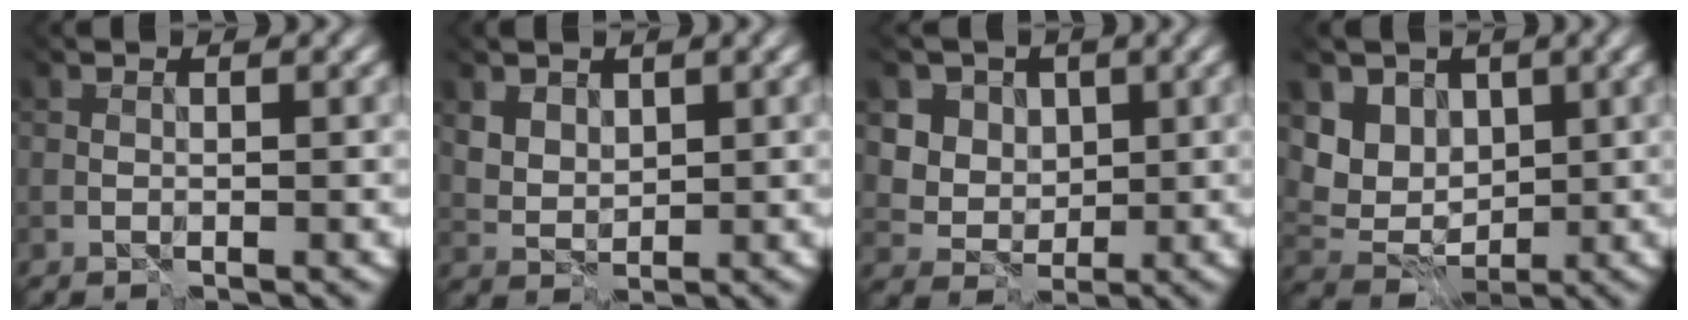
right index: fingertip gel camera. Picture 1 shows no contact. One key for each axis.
{"total": 2.2, "fx": 1.5, "fy": 1.4, "fz": 0.6, "tx": -0.019, "ty": -0.007, "tz": 0.038}
{"total": 5.6, "fx": 2.5, "fy": 4.7, "fz": 1.4, "tx": -0.035, "ty": -0.003, "tz": 0.045}
{"total": 5.1, "fx": 2.4, "fy": 4.2, "fz": 1.6, "tx": -0.045, "ty": -0.004, "tz": 0.039}